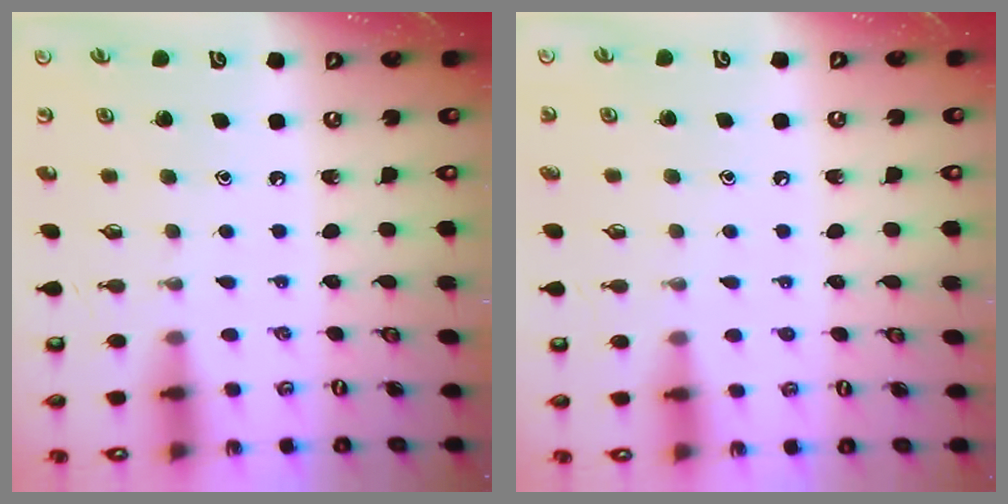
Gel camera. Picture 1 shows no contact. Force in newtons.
{"total": 1.7, "press": 1.7, "slide": 0.2}